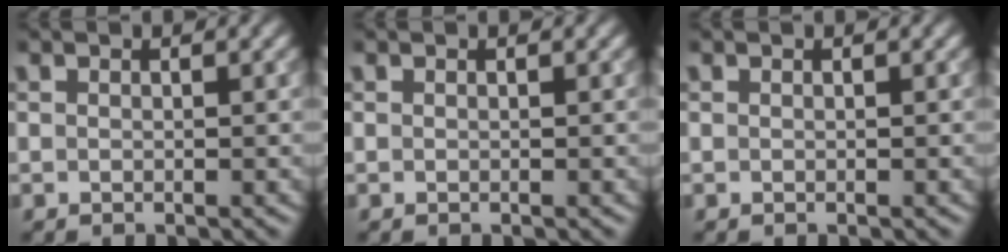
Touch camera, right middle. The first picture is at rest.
{"total": 0.0}
{"total": 0.0}